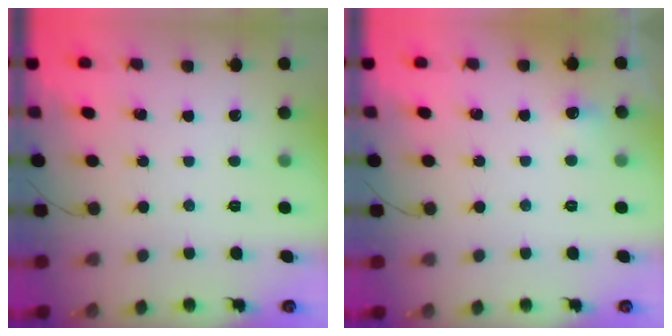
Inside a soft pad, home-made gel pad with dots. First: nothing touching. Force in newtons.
{"total": 7.4, "press": 3.4, "slide": 6.5}